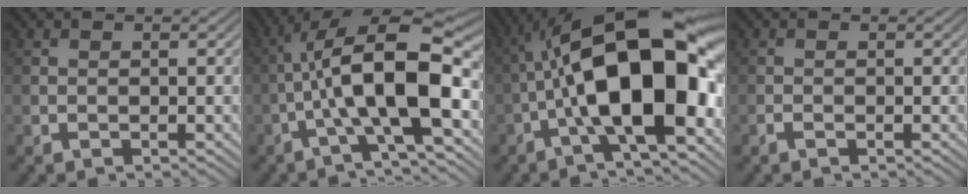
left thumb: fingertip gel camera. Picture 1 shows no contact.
{"total": 13.4, "force": [-2.5, 3.9, 12.6], "torque": [-0.216, 0.021, -0.046]}
{"total": 17.3, "force": [-2.4, 6.3, 16.0], "torque": [-0.256, 0.036, -0.050]}
{"total": 0.5, "force": [-0.5, 0.1, 0.2], "torque": [-0.003, 0.001, -0.009]}